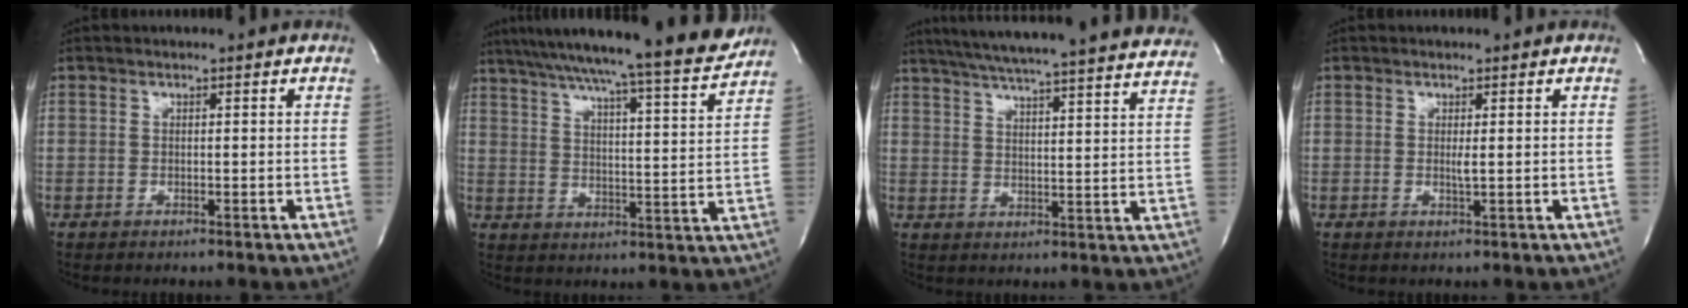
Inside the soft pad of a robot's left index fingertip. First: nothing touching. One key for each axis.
{"total": 20.6, "fx": 18.5, "fy": -0.5, "fz": 9.0, "tx": -0.144, "ty": -0.033, "tz": 0.254}
{"total": 31.5, "fx": 28.8, "fy": 1.0, "fz": 12.9, "tx": -0.214, "ty": -0.048, "tz": 0.354}
{"total": 1.1, "fx": 0.1, "fy": -0.1, "fz": 1.1, "tx": -0.027, "ty": -0.003, "tz": 0.003}